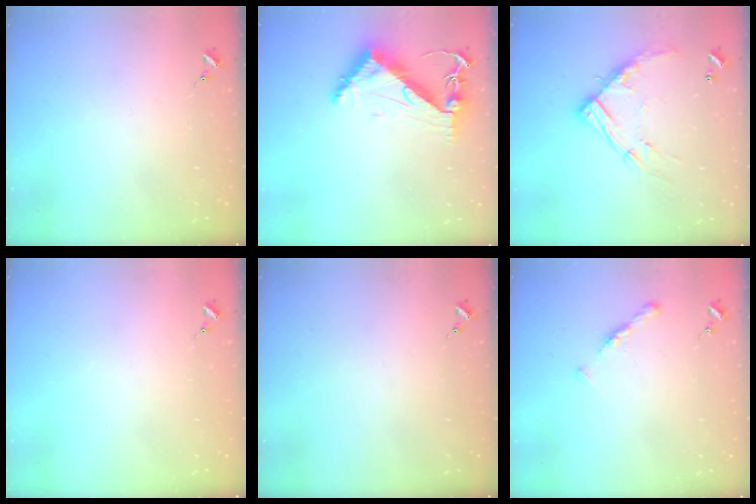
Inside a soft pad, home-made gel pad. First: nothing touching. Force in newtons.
{"total": 7.8, "press": 7.7, "slide": 1.0}
{"total": 13.8, "press": 13.8, "slide": 1.0}
{"total": 0.0}
{"total": 0.0}
{"total": 5.3, "press": 5.2, "slide": 0.6}